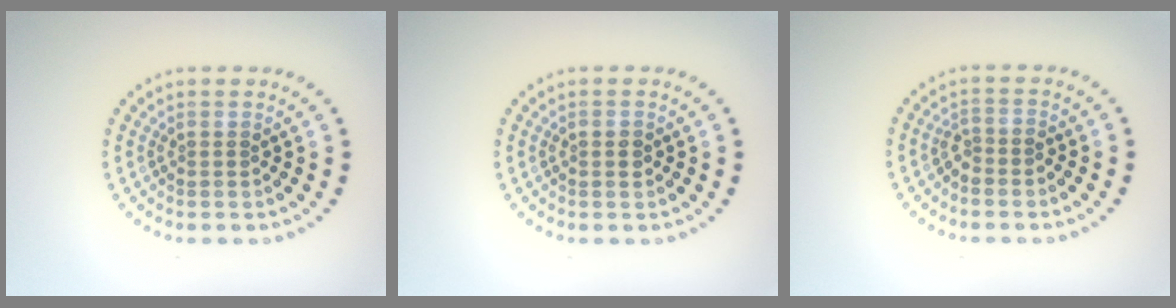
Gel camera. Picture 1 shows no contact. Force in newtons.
{"total": 1.3, "press": 1.3, "slide": 0.1}
{"total": 1.4, "press": 1.1, "slide": 0.8}